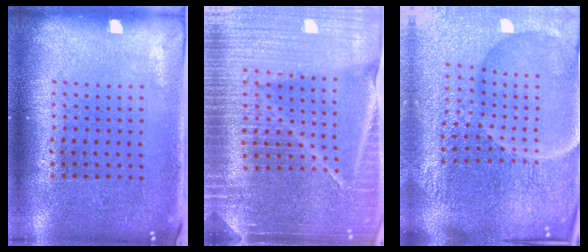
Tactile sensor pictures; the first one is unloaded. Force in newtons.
{"total": 5.6, "press": 4.9, "slide": 2.7}
{"total": 7.2, "press": 6.3, "slide": 3.5}